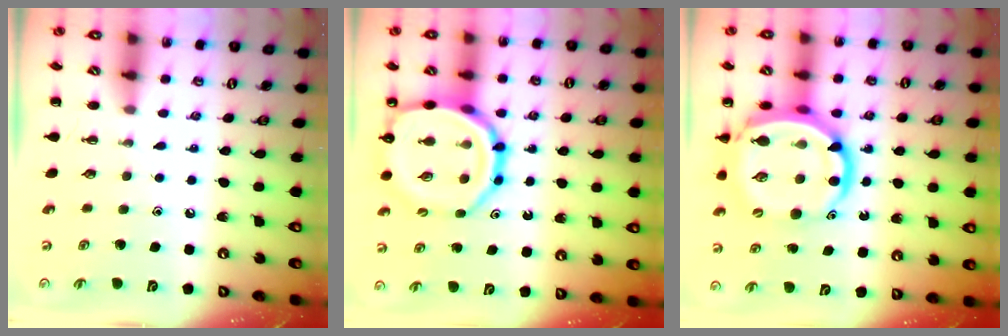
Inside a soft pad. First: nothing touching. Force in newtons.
{"total": 19.2, "press": 18.9, "slide": 3.0}
{"total": 17.1, "press": 16.4, "slide": 4.6}